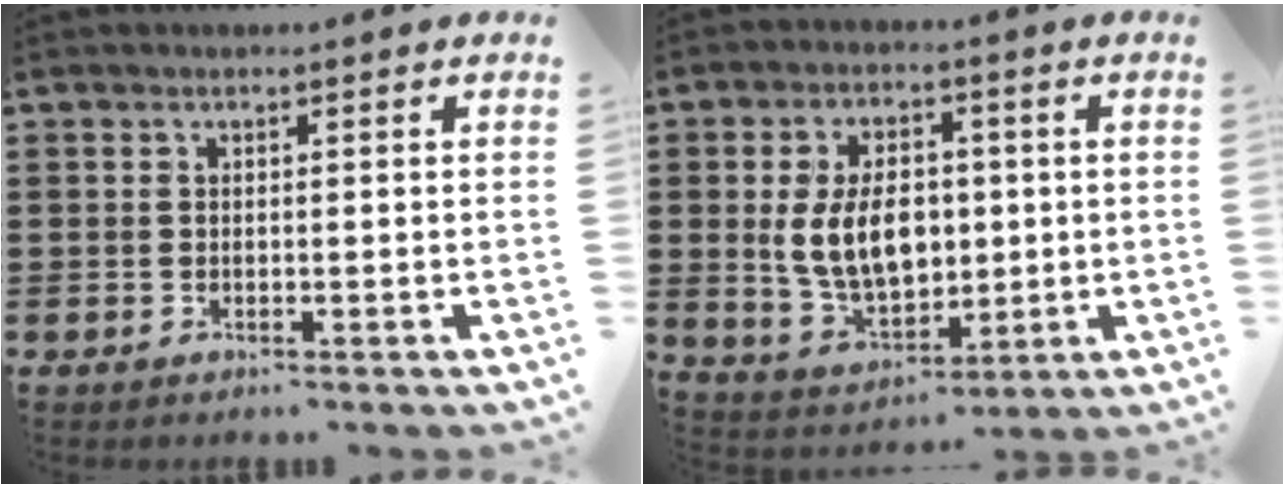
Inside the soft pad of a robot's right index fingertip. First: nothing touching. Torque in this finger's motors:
{"motor_torque": [2.03, 0.11, 0.59, 0.21]}